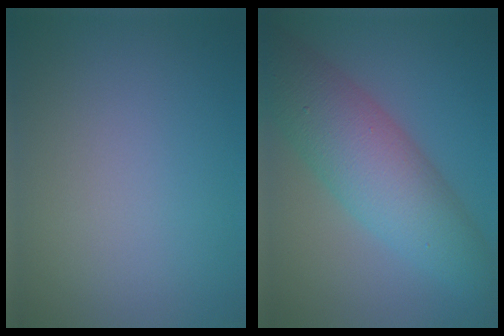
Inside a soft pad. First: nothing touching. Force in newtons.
{"total": 8.2, "press": 8.2, "slide": 0.2}